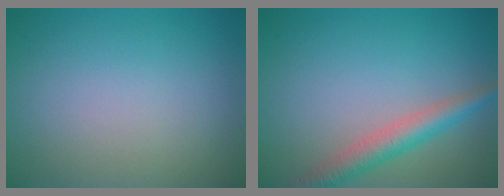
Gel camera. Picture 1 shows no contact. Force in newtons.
{"total": 3.6, "press": 3.6, "slide": 0.1}